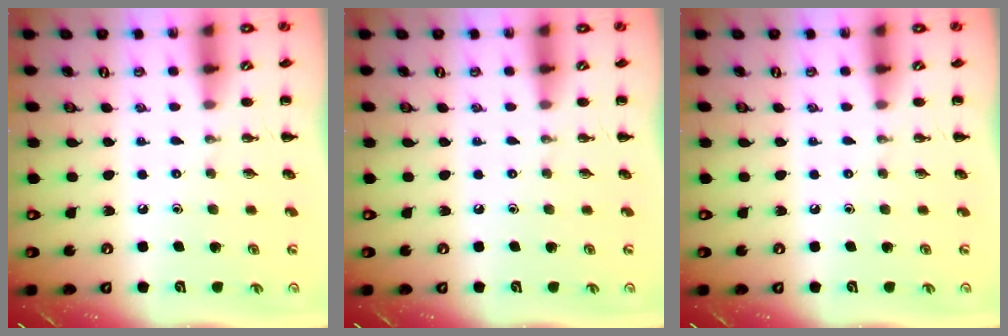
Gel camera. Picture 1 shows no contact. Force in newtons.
{"total": 0.0}
{"total": 0.0}